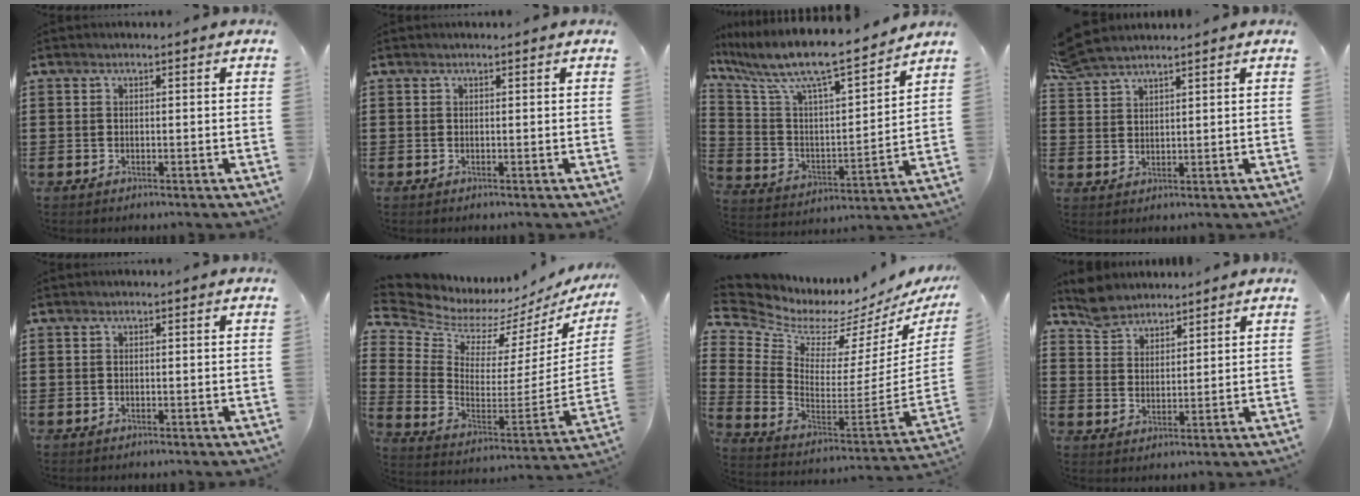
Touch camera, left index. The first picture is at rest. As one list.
[{"total": 0.0}, {"total": 9.6, "force": [8.1, 0.8, 5.1], "torque": [-0.134, -0.064, 0.130]}, {"total": 3.8, "force": [3.6, 0.7, 1.1], "torque": [-0.033, -0.002, 0.068]}, {"total": 0.0}, {"total": 4.5, "force": [3.8, 2.3, 1.1], "torque": [-0.050, -0.050, 0.062]}, {"total": 3.3, "force": [2.3, 2.2, 0.7], "torque": [-0.043, -0.045, 0.034]}, {"total": 4.6, "force": [4.1, 1.9, -0.1], "torque": [-0.017, -0.002, 0.082]}]